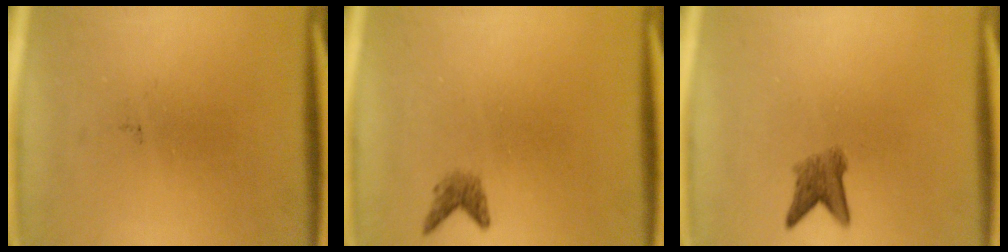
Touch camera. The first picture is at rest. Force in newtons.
{"total": 1.5}
{"total": 3.0}